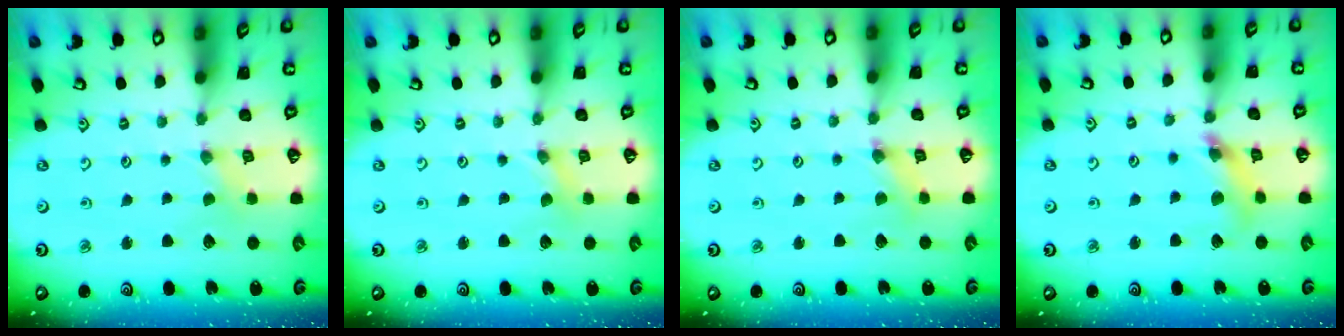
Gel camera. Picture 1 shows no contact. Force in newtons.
{"total": 0.0}
{"total": 1.1, "press": 1.0, "slide": 0.3}
{"total": 10.0, "press": 9.9, "slide": 1.3}